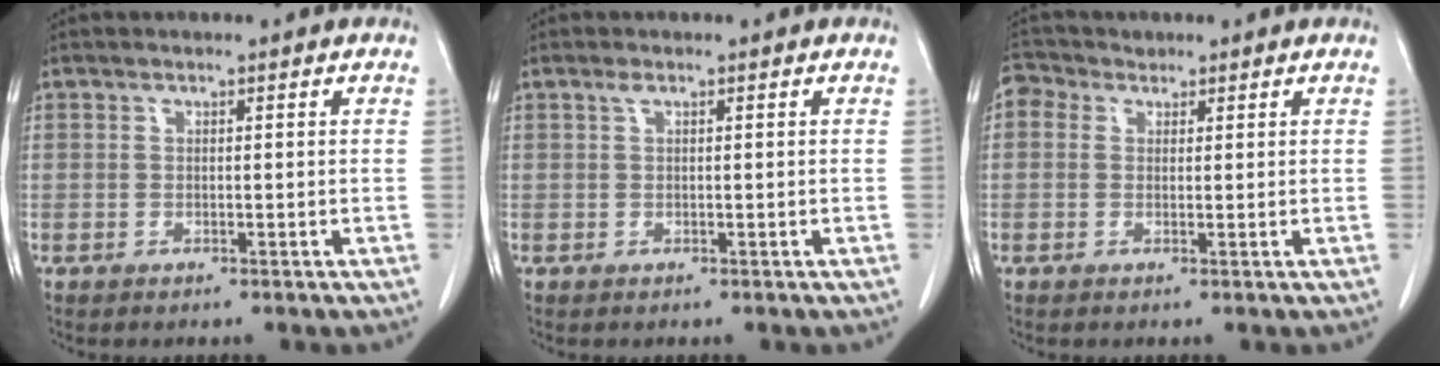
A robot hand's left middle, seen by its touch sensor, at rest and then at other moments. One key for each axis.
{"total": 0.7, "fx": 0.4, "fy": 0.2, "fz": 0.5, "tx": -0.011, "ty": 0.005, "tz": 0.007}
{"total": 2.9, "fx": 1.6, "fy": 2.4, "fz": 0.8, "tx": -0.018, "ty": 0.019, "tz": 0.027}